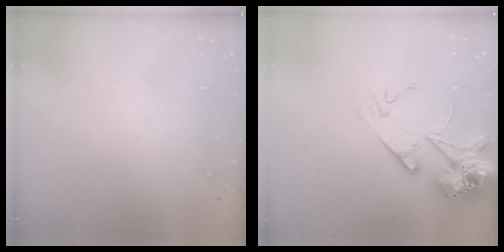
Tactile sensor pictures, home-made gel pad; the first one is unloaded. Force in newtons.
{"total": 18.0, "press": 17.8, "slide": 2.8}